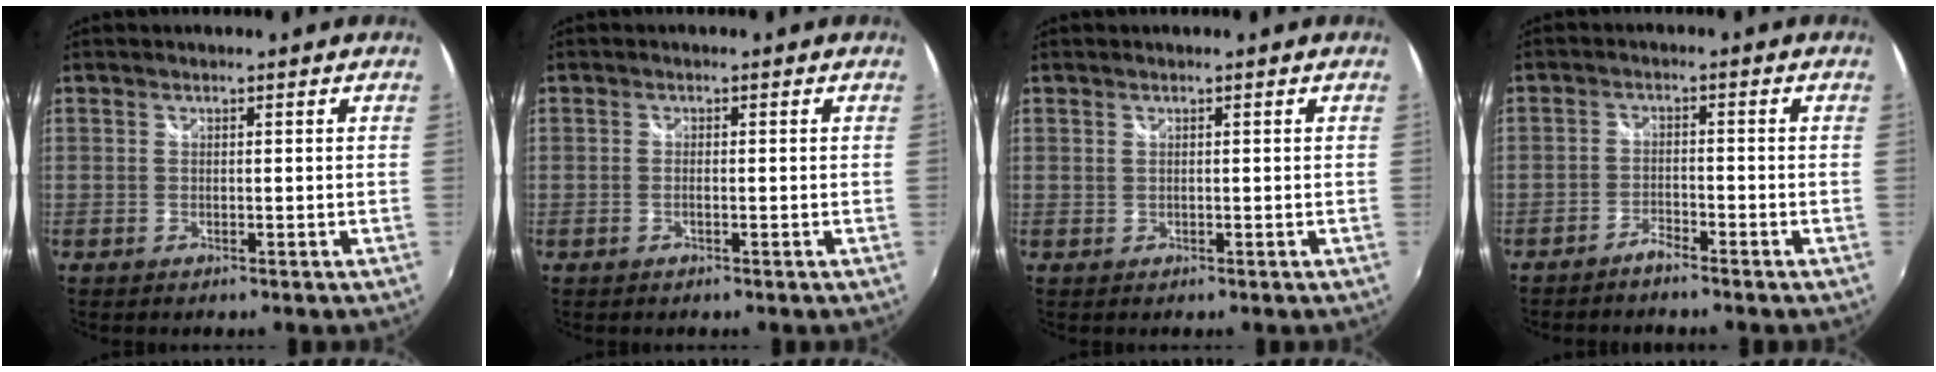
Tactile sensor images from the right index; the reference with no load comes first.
{"total": 0.9, "force": [-0.3, 0.2, 0.8], "torque": [-0.018, 0.001, -0.007]}
{"total": 0.0}
{"total": 2.4, "force": [-2.3, 0.4, 0.7], "torque": [-0.027, 0.000, -0.044]}